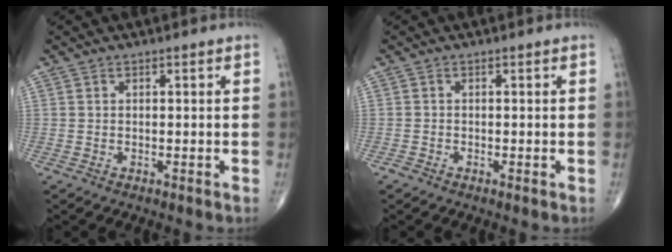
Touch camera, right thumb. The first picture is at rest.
{"total": 0.7, "force": [-0.4, 0.3, 0.5], "torque": [-0.006, -0.001, -0.012]}